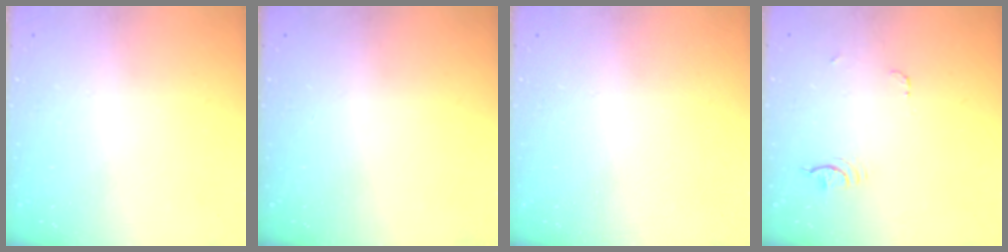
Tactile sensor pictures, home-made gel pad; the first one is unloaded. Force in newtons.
{"total": 0.0}
{"total": 0.0}
{"total": 3.9, "press": 3.6, "slide": 1.7}